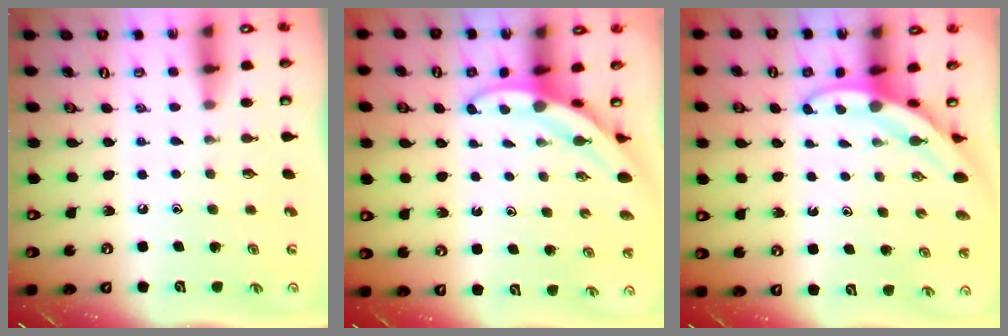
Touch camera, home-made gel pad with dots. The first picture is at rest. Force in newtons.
{"total": 3.7, "press": 3.7, "slide": 0.1}
{"total": 3.7, "press": 3.7, "slide": 0.1}